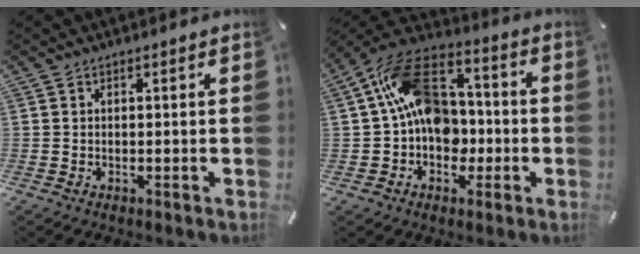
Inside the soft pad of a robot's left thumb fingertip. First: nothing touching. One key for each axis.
{"total": 16.9, "fx": 0.8, "fy": 12.9, "fz": 10.8, "tx": -0.191, "ty": 0.006, "tz": 0.019}